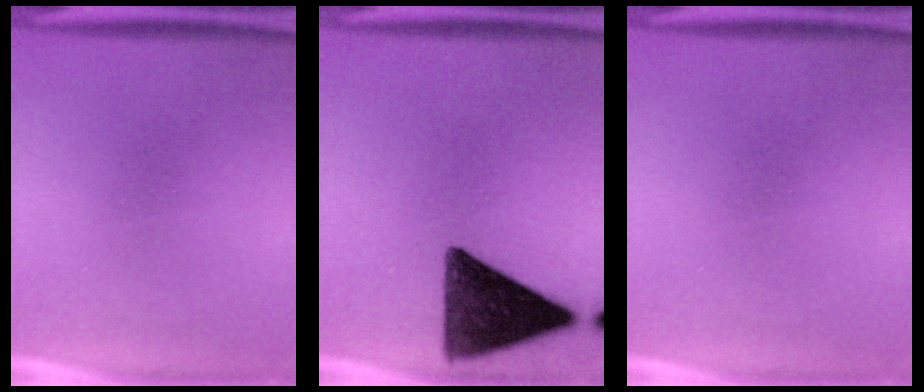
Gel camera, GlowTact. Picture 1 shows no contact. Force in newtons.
{"total": 13.2}
{"total": 0.0}